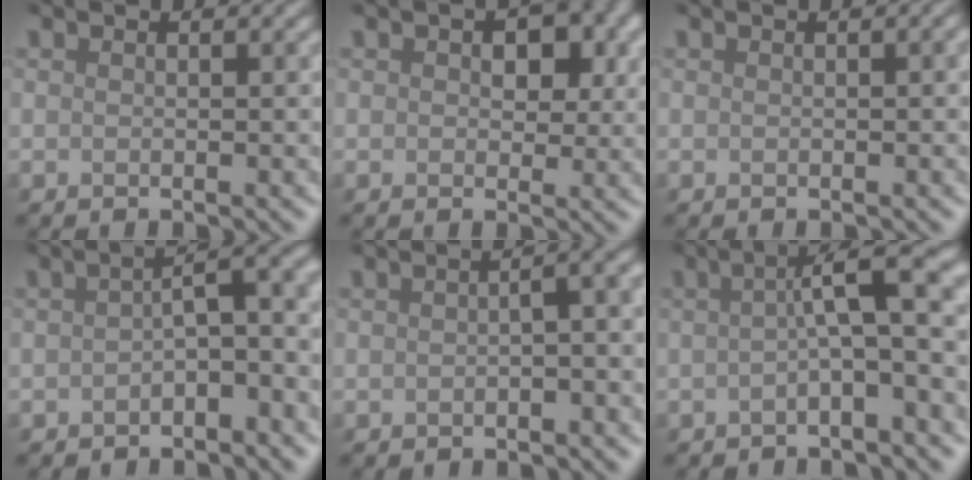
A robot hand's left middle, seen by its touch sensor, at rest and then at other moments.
{"total": 4.8, "force": [1.3, 3.4, 3.0], "torque": [-0.014, 0.016, 0.003]}
{"total": 1.0, "force": [-0.3, 0.4, 0.8], "torque": [-0.006, 0.006, -0.006]}
{"total": 4.5, "force": [-2.0, 1.8, 3.7], "torque": [-0.045, 0.013, -0.037]}
{"total": 3.7, "force": [-1.4, 1.3, 3.1], "torque": [-0.026, 0.006, -0.020]}
{"total": 6.2, "force": [-0.6, 1.1, 6.1], "torque": [-0.081, 0.028, -0.022]}